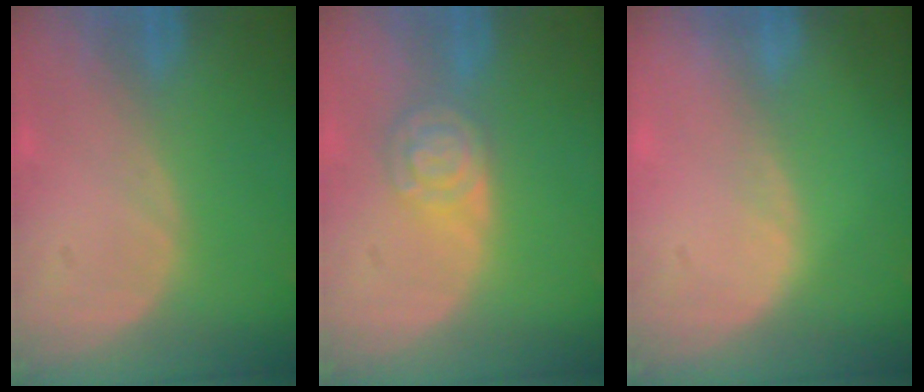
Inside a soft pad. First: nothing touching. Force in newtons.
{"total": 5.4, "press": 4.8, "slide": 2.5}
{"total": 0.8, "press": 0.5, "slide": 0.7}